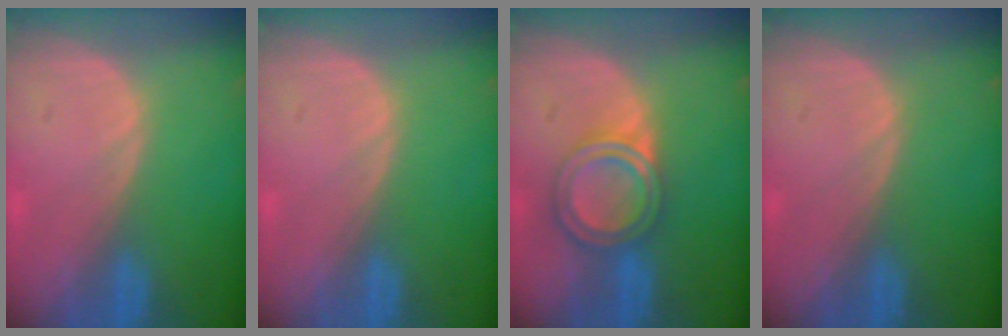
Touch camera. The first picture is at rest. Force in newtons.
{"total": 0.0}
{"total": 6.1, "press": 5.5, "slide": 2.8}
{"total": 0.0}